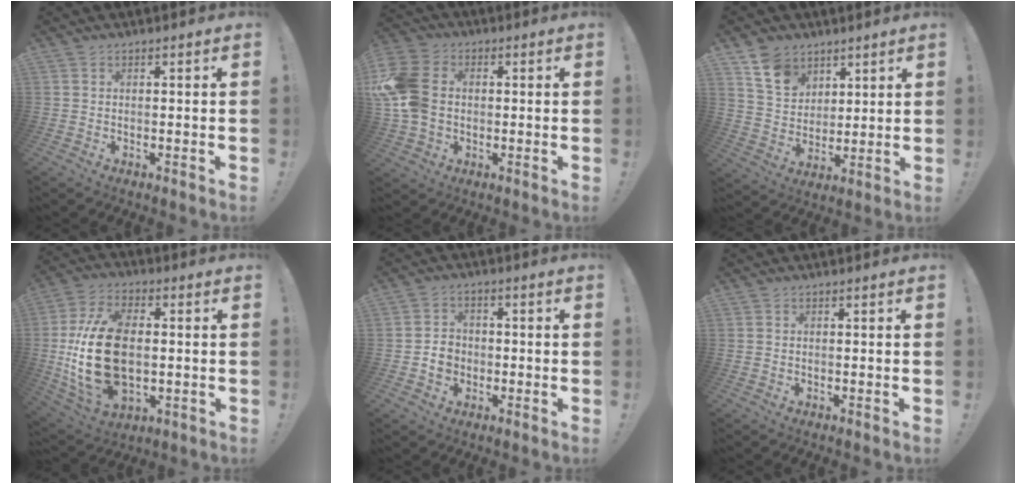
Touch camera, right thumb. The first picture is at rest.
{"total": 15.2, "force": [0.4, 11.5, 10.0], "torque": [-0.205, 0.012, 0.010]}
{"total": 11.1, "force": [7.3, 7.6, 3.5], "torque": [-0.055, -0.044, 0.144]}
{"total": 21.5, "force": [-0.8, 13.4, 16.8], "torque": [-0.330, 0.000, -0.003]}
{"total": 5.9, "force": [-1.3, 5.2, 2.5], "torque": [-0.032, 0.011, -0.023]}
{"total": 0.0}